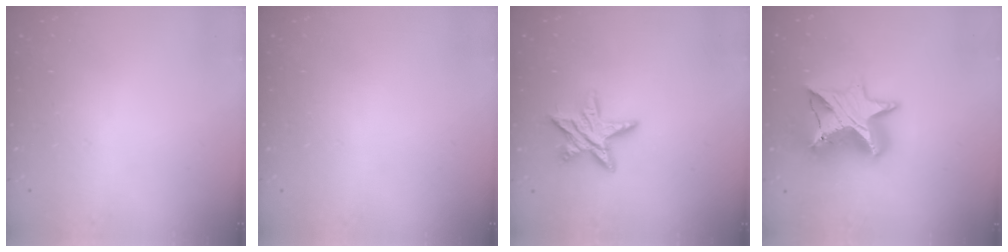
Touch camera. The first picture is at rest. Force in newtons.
{"total": 0.0}
{"total": 11.0, "press": 10.9, "slide": 0.9}
{"total": 16.2, "press": 16.2, "slide": 1.2}